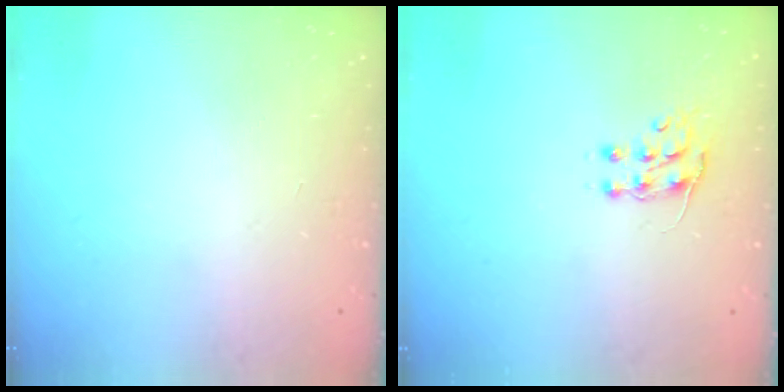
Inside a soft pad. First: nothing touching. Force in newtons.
{"total": 6.4, "press": 6.4, "slide": 0.5}